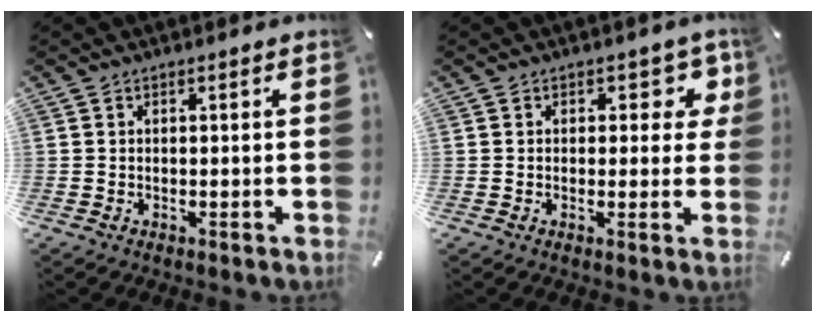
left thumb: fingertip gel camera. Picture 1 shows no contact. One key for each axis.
{"total": 6.3, "fx": 2.8, "fy": 3.8, "fz": 4.2, "tx": -0.026, "ty": -0.013, "tz": 0.038}